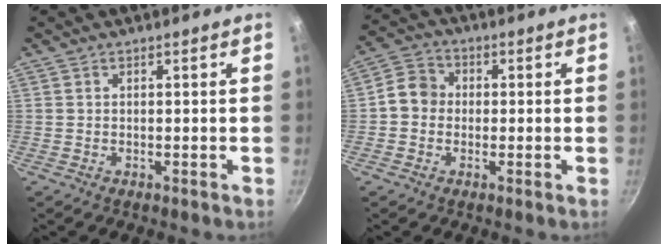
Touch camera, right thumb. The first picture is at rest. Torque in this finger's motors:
{"motor_torque": [0.24, 1.47, 0.49, -0.77, 0.01]}